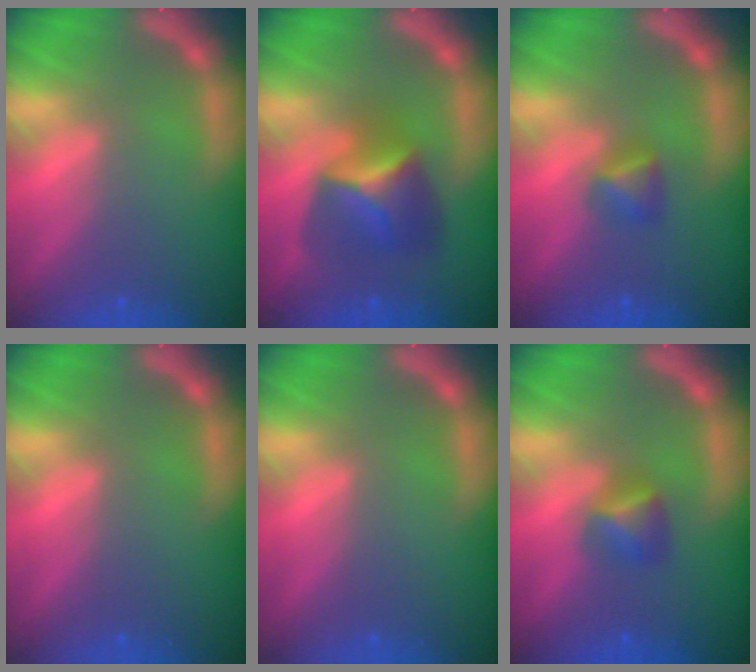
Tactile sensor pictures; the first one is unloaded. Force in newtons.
{"total": 5.4}
{"total": 1.9}
{"total": 0.0}
{"total": 0.0}
{"total": 2.4}